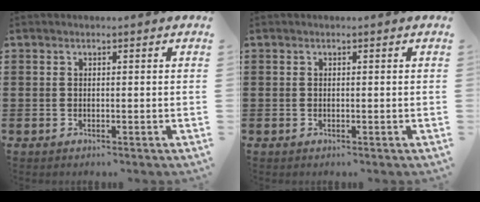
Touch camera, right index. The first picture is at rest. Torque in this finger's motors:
{"motor_torque": [1.17, 0.97, -0.01, -0.01]}